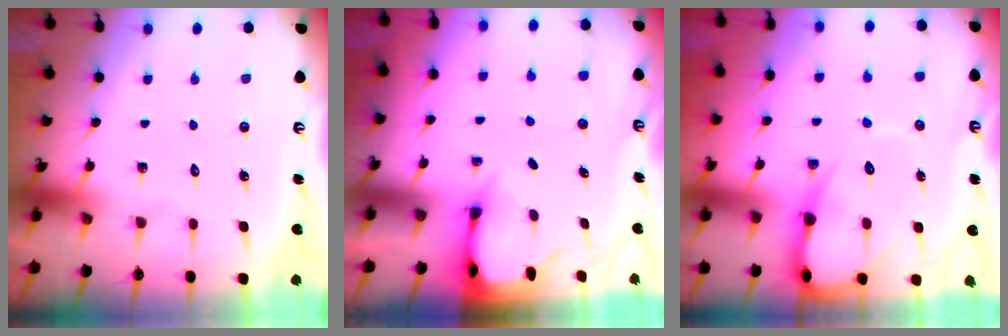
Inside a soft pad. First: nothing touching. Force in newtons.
{"total": 2.0, "press": 2.0, "slide": 0.1}
{"total": 10.2, "press": 10.2, "slide": 1.1}